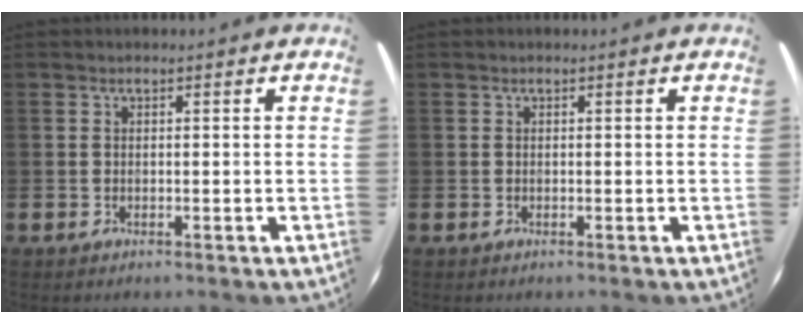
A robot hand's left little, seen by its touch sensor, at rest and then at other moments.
{"total": 0.0}